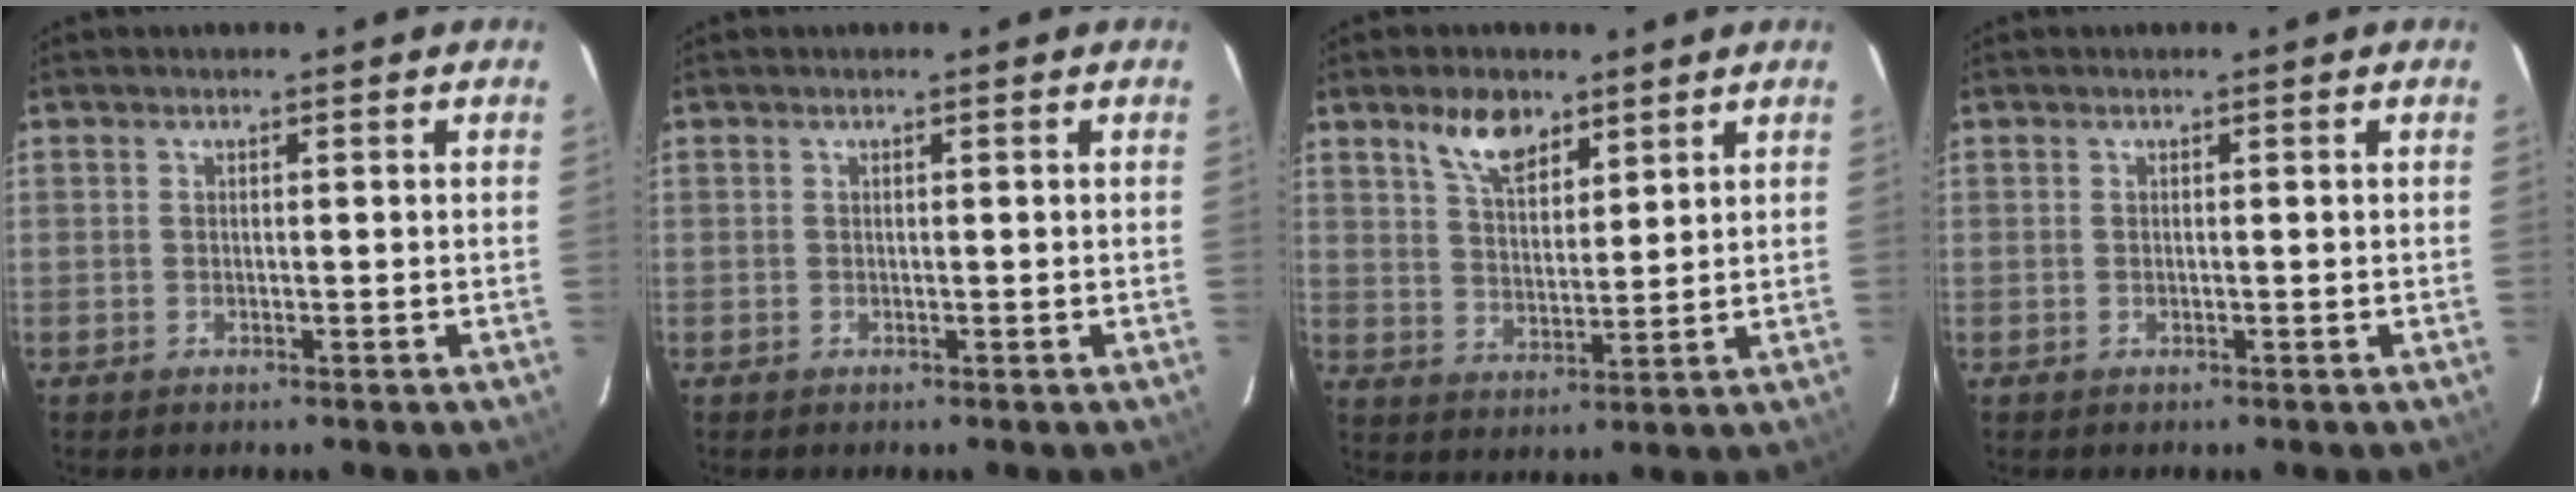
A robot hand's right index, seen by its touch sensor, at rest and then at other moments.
{"total": 0.0}
{"total": 7.7, "force": [5.2, 3.7, 4.2], "torque": [-0.071, 0.007, 0.099]}
{"total": 0.0}